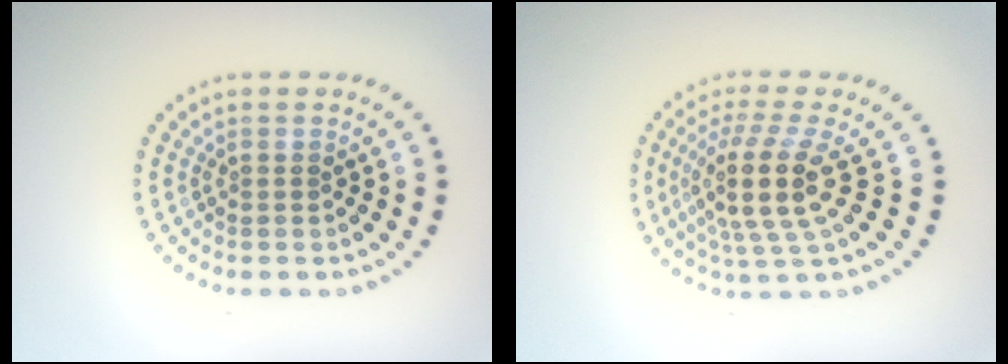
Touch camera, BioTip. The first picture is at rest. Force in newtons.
{"total": 4.9, "press": 3.7, "slide": 3.2}